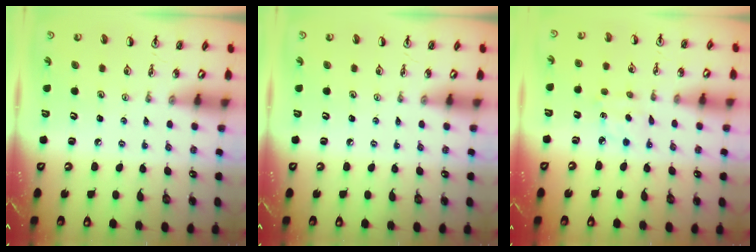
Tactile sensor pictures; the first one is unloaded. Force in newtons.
{"total": 0.0}
{"total": 4.7, "press": 4.7, "slide": 0.3}